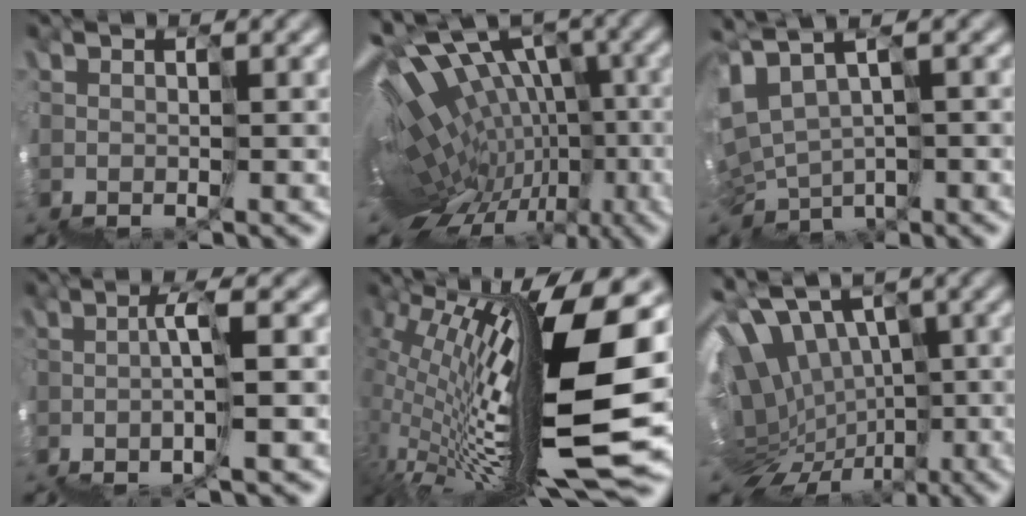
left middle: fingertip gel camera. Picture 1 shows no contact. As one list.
[{"total": 7.2, "force": [-0.2, 4.2, 5.9], "torque": [-0.034, 0.079, 0.030]}, {"total": 2.8, "force": [2.3, 1.3, 0.8], "torque": [-0.026, 0.026, 0.057]}, {"total": 2.1, "force": [1.0, -1.6, 0.9], "torque": [0.008, 0.027, 0.011]}, {"total": 11.4, "force": [2.7, 1.4, 10.9], "torque": [-0.215, 0.033, 0.050]}, {"total": 9.4, "force": [2.2, 6.9, 6.0], "torque": [-0.068, 0.068, 0.038]}]